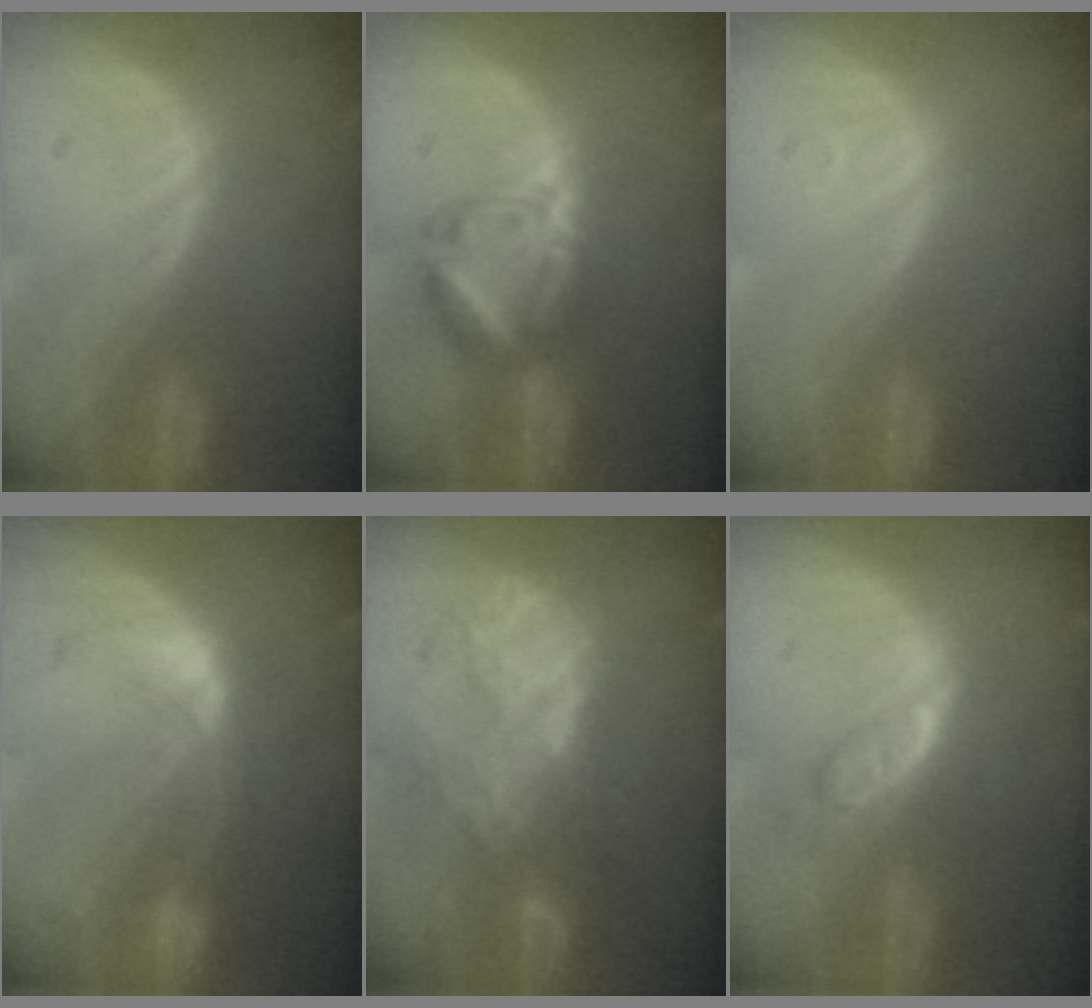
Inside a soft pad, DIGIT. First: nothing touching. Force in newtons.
{"total": 6.3, "press": 6.3, "slide": 0.4}
{"total": 0.5, "press": 0.4, "slide": 0.3}
{"total": 7.8, "press": 6.9, "slide": 3.6}
{"total": 9.2, "press": 7.8, "slide": 4.9}
{"total": 5.0, "press": 4.6, "slide": 2.0}